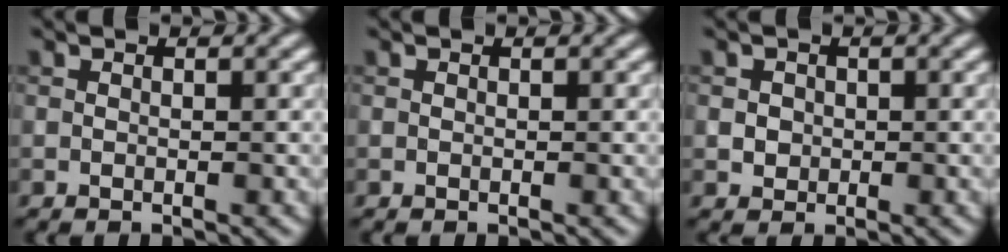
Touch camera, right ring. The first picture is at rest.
{"total": 0.0}
{"total": 1.3, "force": [0.1, 1.2, 0.4], "torque": [-0.002, -0.001, 0.007]}